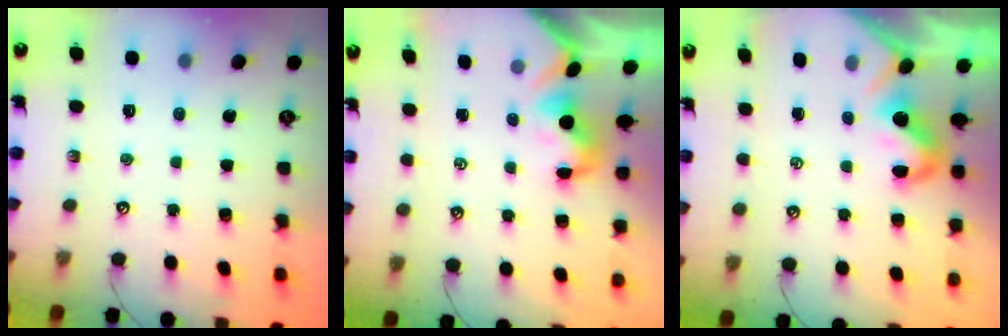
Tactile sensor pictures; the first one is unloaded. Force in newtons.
{"total": 1.1, "press": 1.0, "slide": 0.3}
{"total": 2.1, "press": 2.0, "slide": 0.5}